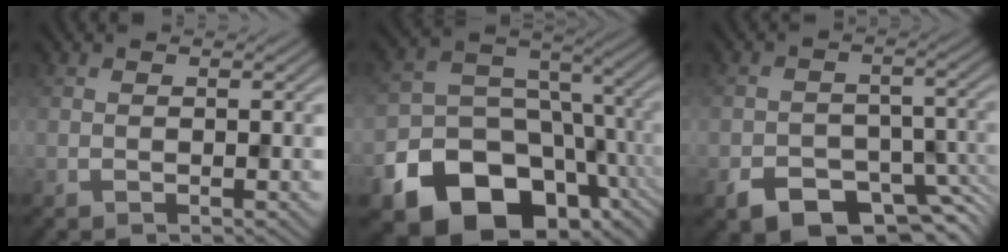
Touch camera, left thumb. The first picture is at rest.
{"total": 19.2, "force": [-9.5, 14.1, 8.8], "torque": [-0.166, -0.050, -0.161]}
{"total": 7.7, "force": [-5.2, 4.4, 3.7], "torque": [-0.055, -0.017, -0.084]}